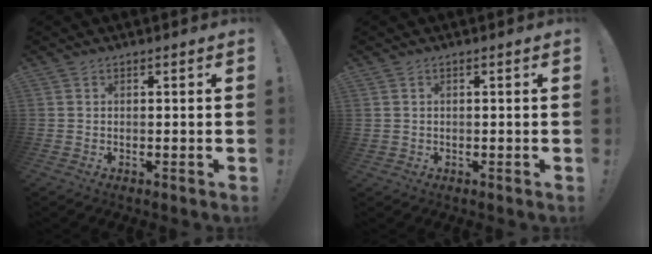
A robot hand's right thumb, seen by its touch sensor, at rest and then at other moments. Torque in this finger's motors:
{"motor_torque": [-0.19, 0.07, -0.07, 0.04, -0.02]}